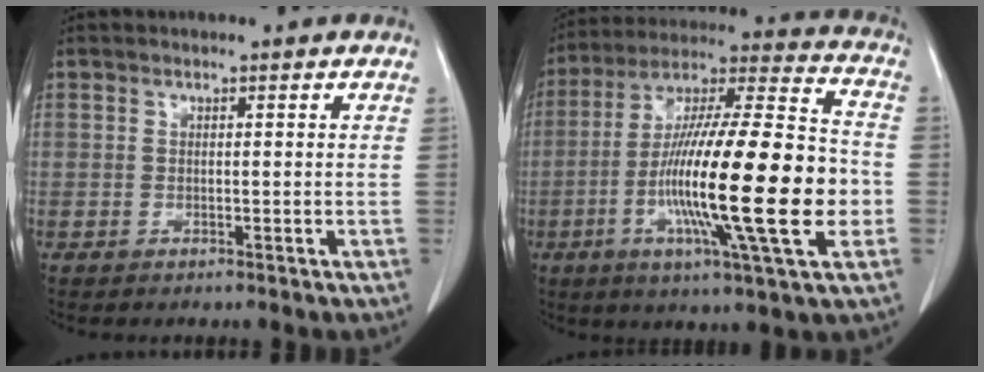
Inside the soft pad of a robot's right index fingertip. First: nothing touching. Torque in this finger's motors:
{"motor_torque": [1.53, -0.60, 1.05, 0.21]}